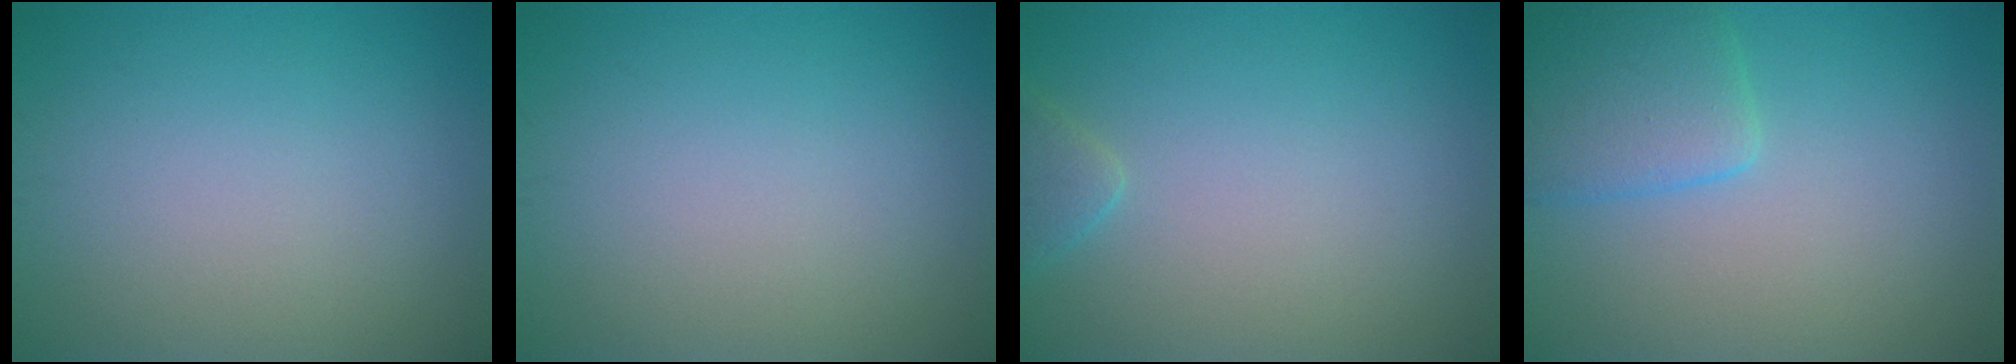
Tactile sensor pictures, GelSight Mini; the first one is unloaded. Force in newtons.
{"total": 0.0}
{"total": 1.5, "press": 1.5, "slide": 0.1}
{"total": 3.8, "press": 3.7, "slide": 0.3}